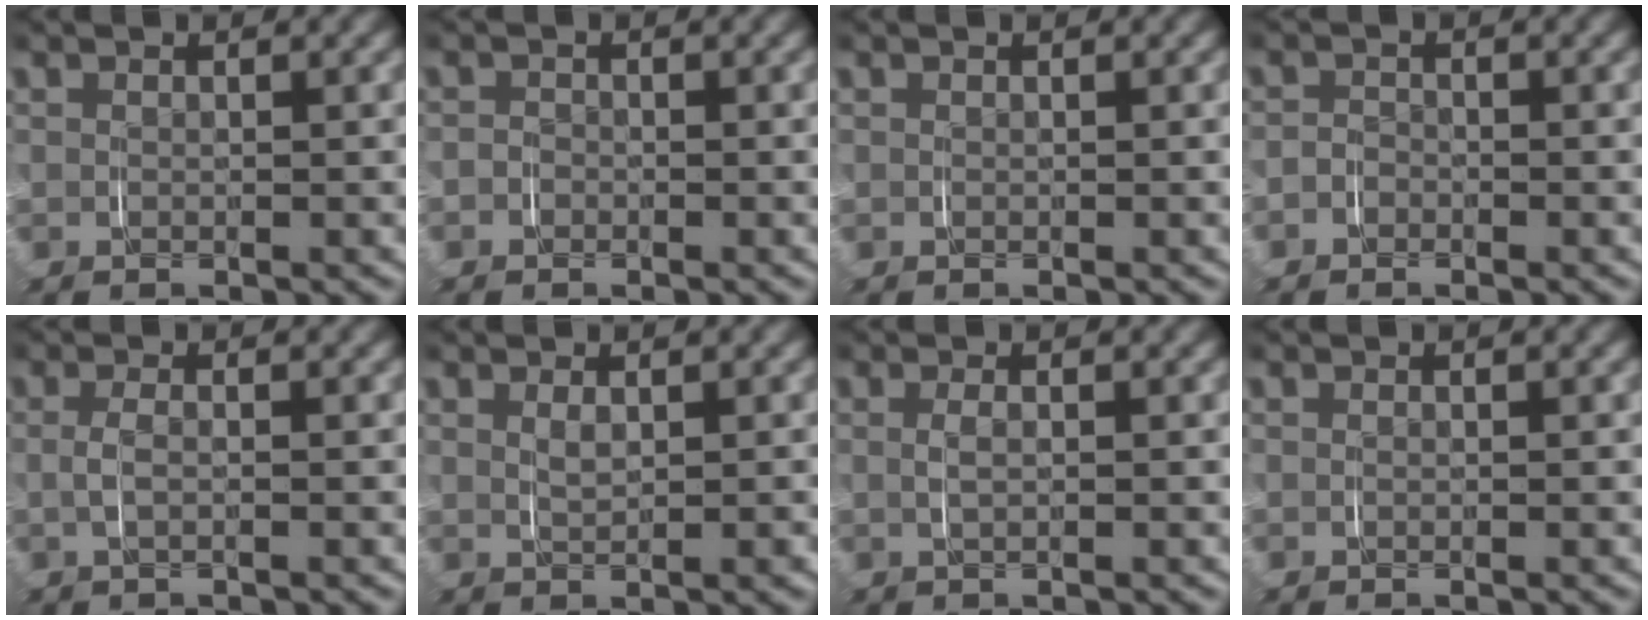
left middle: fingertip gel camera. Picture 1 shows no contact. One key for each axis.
{"total": 0.7, "fx": -0.4, "fy": 0.6, "fz": 0.0, "tx": -0.002, "ty": -0.003, "tz": -0.011}
{"total": 0.0}
{"total": 1.1, "fx": -0.8, "fy": 0.8, "fz": 0.1, "tx": -0.004, "ty": -0.003, "tz": -0.020}
{"total": 1.3, "fx": -0.2, "fy": 0.4, "fz": 1.3, "tx": -0.036, "ty": -0.002, "tz": -0.003}
{"total": 1.2, "fx": 0.4, "fy": 0.3, "fz": 1.1, "tx": -0.019, "ty": -0.005, "tz": 0.013}
{"total": 1.0, "fx": 0.1, "fy": 0.2, "fz": 0.9, "tx": -0.024, "ty": -0.002, "tz": 0.004}
{"total": 0.0}